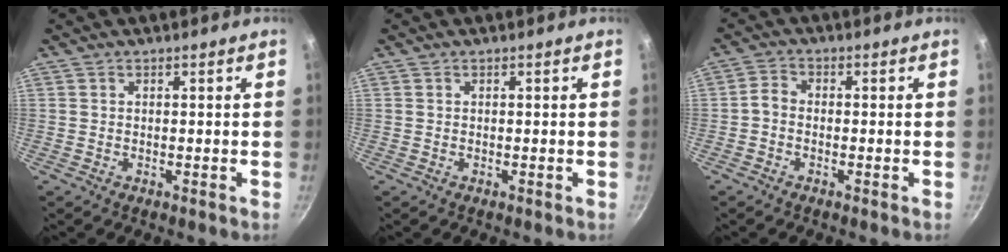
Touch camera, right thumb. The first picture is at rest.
{"total": 0.0}
{"total": 2.4, "force": [-1.1, 1.7, 1.4], "torque": [-0.034, 0.015, -0.030]}